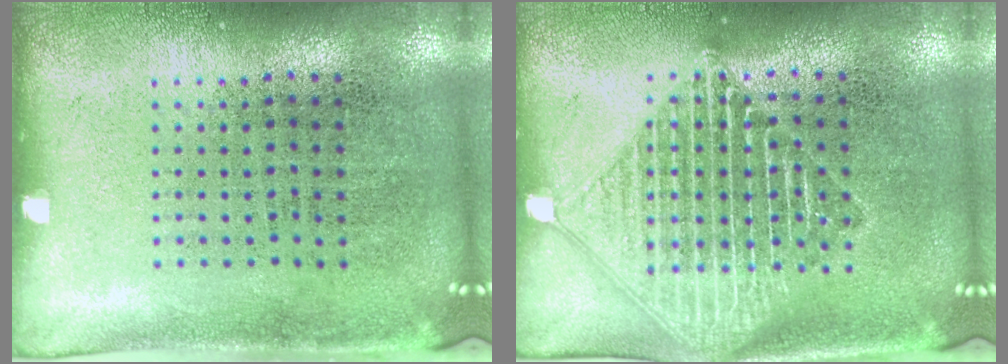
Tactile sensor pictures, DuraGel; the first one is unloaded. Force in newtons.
{"total": 3.3, "press": 3.3, "slide": 0.4}